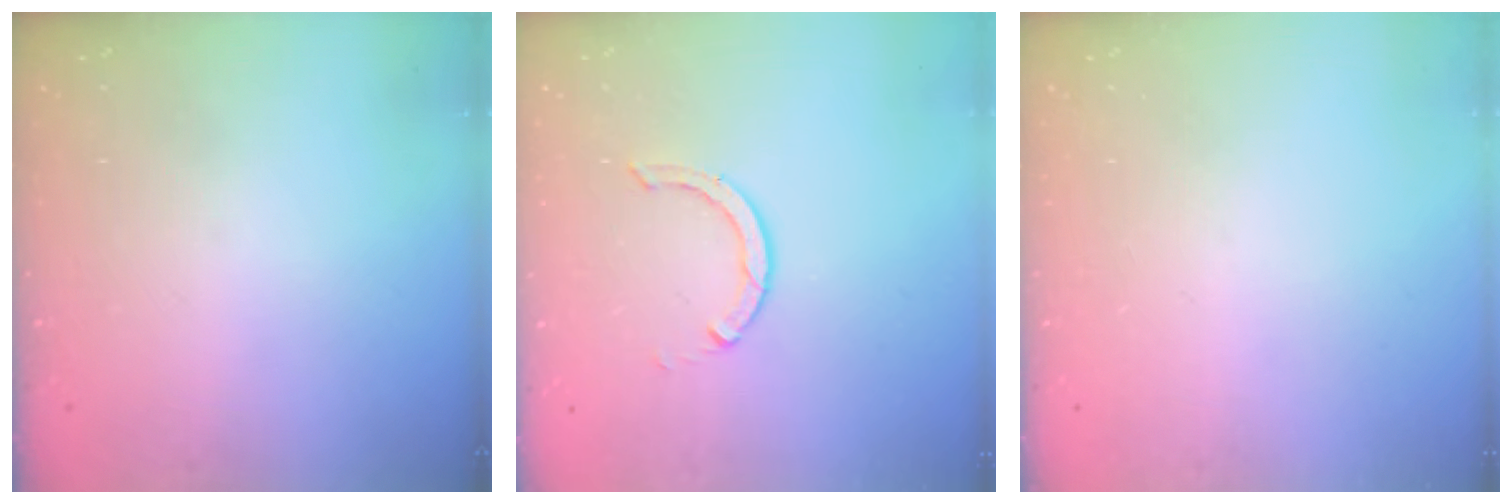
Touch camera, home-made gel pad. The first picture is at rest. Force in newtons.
{"total": 2.9, "press": 2.9, "slide": 0.4}
{"total": 0.0}